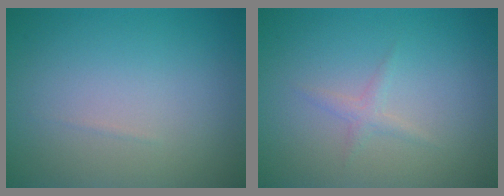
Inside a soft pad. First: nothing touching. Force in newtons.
{"total": 1.0, "press": 1.0, "slide": 0.1}